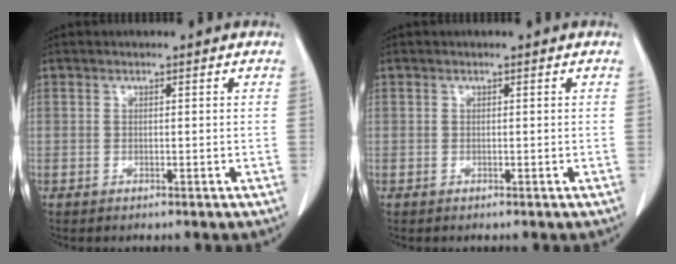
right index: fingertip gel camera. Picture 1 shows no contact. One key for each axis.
{"total": 0.0}